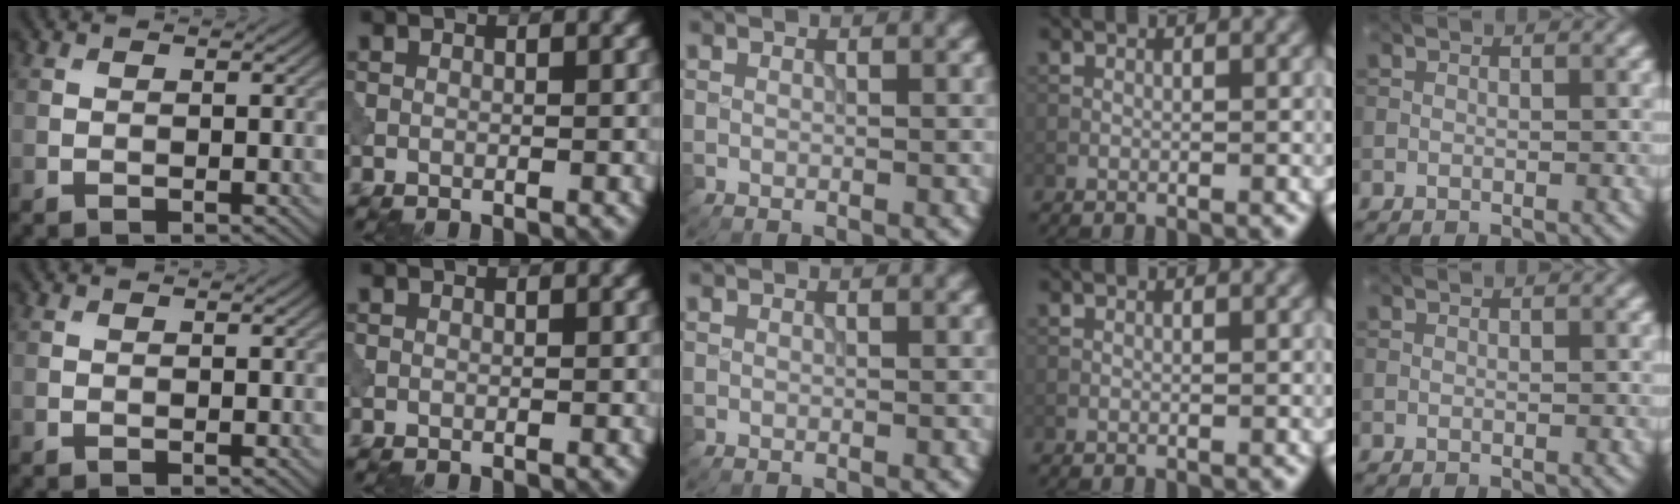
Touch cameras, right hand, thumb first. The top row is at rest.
{}